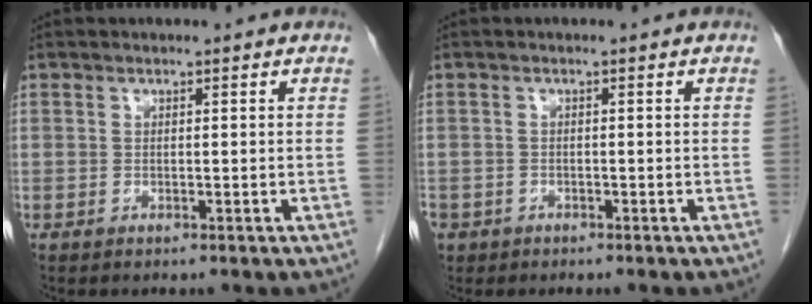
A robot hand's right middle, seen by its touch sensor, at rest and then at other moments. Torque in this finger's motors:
{"motor_torque": [0.71, 0.00, 1.05, 0.21]}